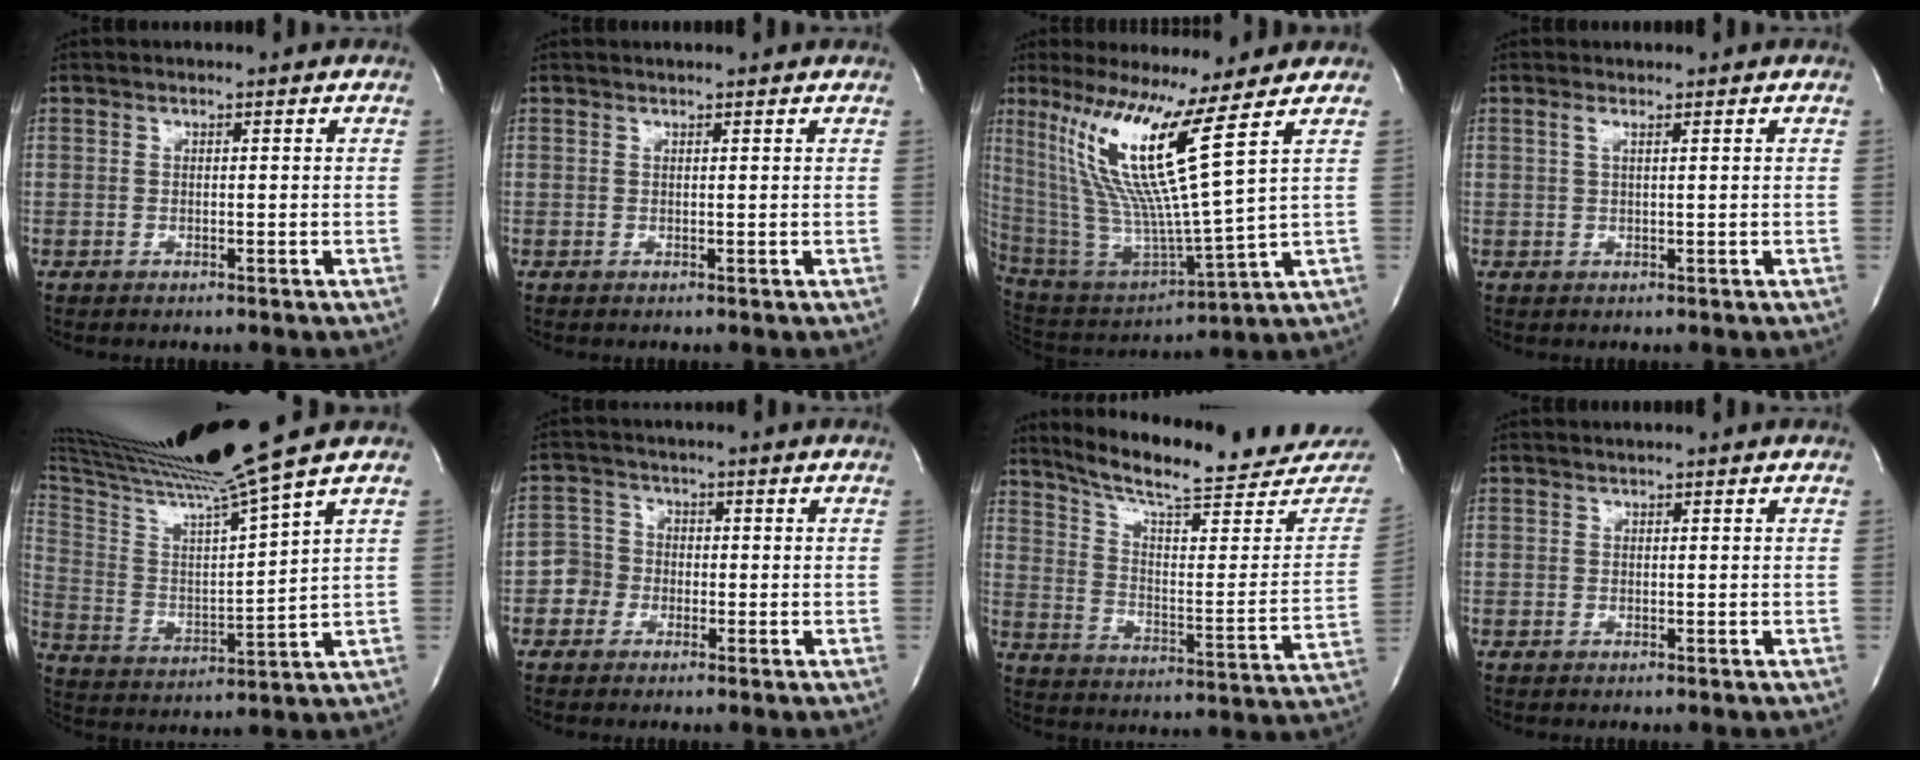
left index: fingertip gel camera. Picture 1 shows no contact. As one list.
[{"total": 1.7, "force": [1.6, 0.0, 0.5], "torque": [-0.011, 0.006, 0.014]}, {"total": 16.5, "force": [8.1, -2.7, 14.2], "torque": [-0.274, -0.028, 0.149]}, {"total": 1.0, "force": [0.4, -0.1, 0.9], "torque": [-0.028, 0.001, 0.010]}, {"total": 17.1, "force": [14.3, -3.3, 8.9], "torque": [-0.170, -0.033, 0.249]}, {"total": 3.4, "force": [-1.6, 3.0, 0.3], "torque": [0.001, 0.008, -0.037]}, {"total": 23.5, "force": [21.1, 2.8, 9.8], "torque": [-0.150, -0.064, 0.282]}, {"total": 0.0}]